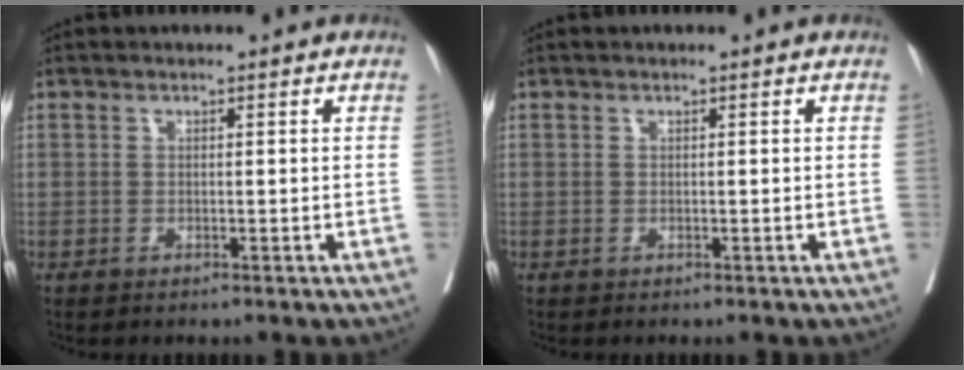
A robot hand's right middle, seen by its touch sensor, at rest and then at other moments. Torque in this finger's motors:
{"motor_torque": [0.00, 0.00, 0.00, 0.00]}